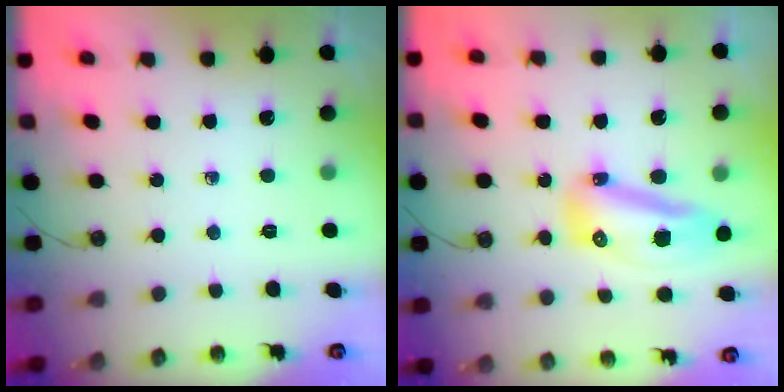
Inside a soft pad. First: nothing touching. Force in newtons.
{"total": 12.1, "press": 12.0, "slide": 1.3}